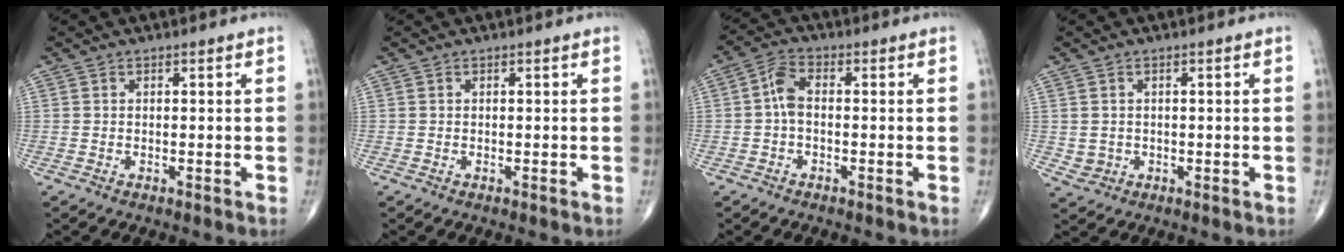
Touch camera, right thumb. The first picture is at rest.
{"total": 0.0}
{"total": 4.4, "force": [-0.4, 2.4, 3.7], "torque": [-0.072, 0.016, -0.016]}
{"total": 2.2, "force": [0.0, 2.1, 0.7], "torque": [-0.006, 0.001, 0.007]}